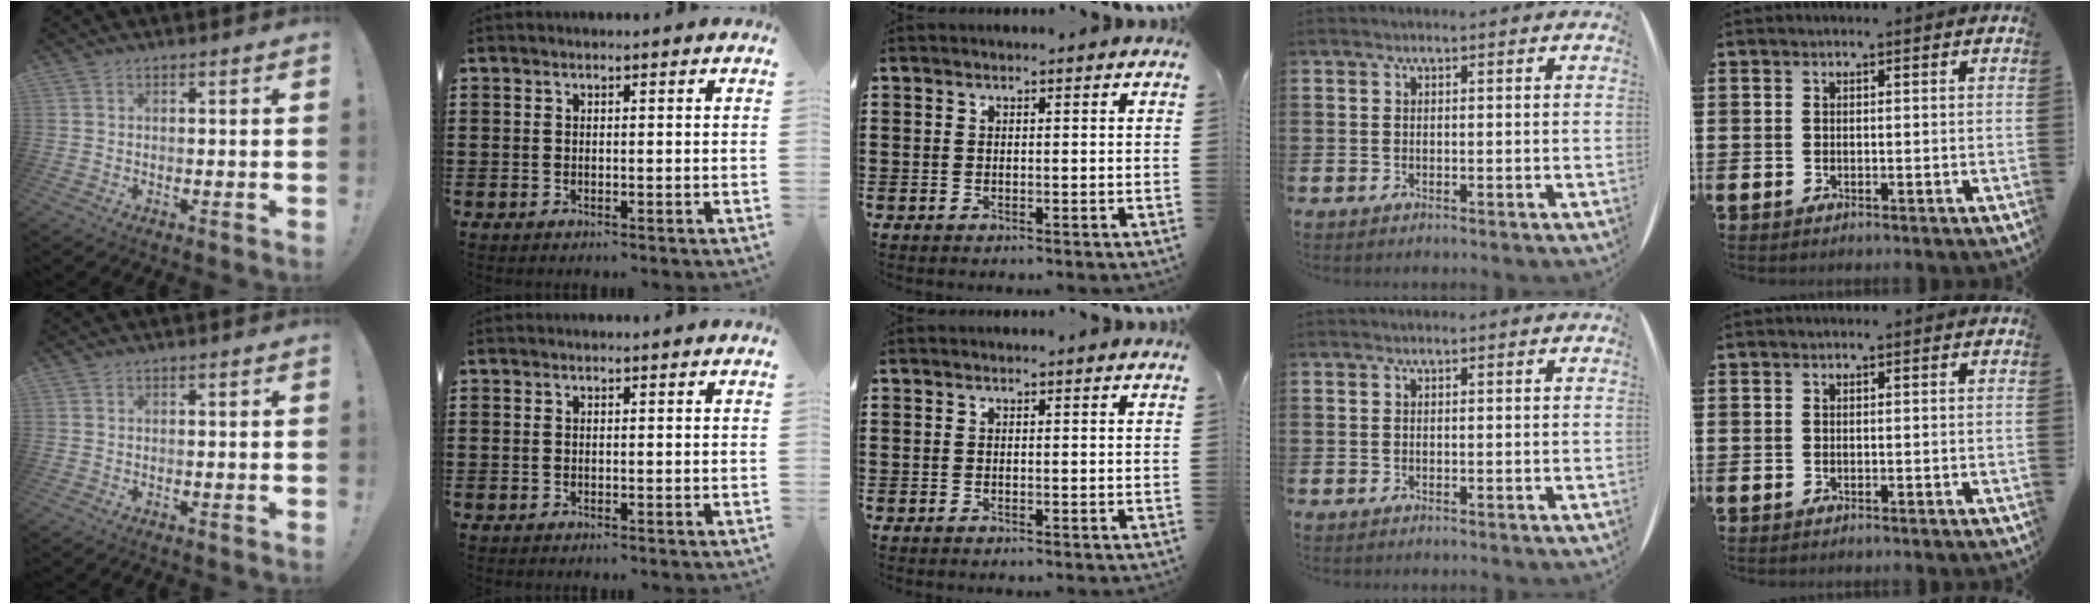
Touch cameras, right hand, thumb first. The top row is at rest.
{}